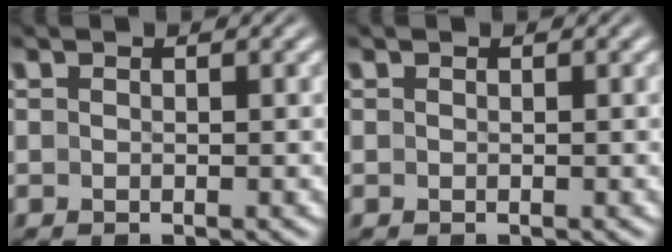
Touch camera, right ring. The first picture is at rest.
{"total": 0.0}